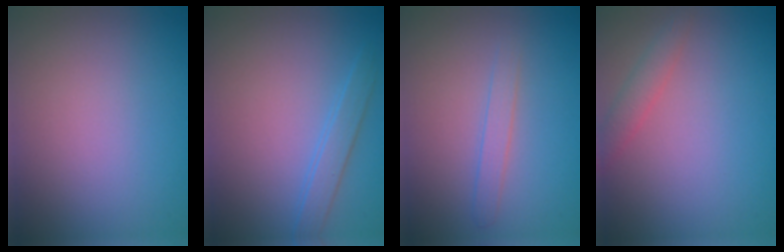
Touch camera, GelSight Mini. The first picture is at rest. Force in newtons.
{"total": 2.0, "press": 2.0, "slide": 0.1}
{"total": 1.5, "press": 1.4, "slide": 0.1}
{"total": 1.9, "press": 1.9, "slide": 0.0}